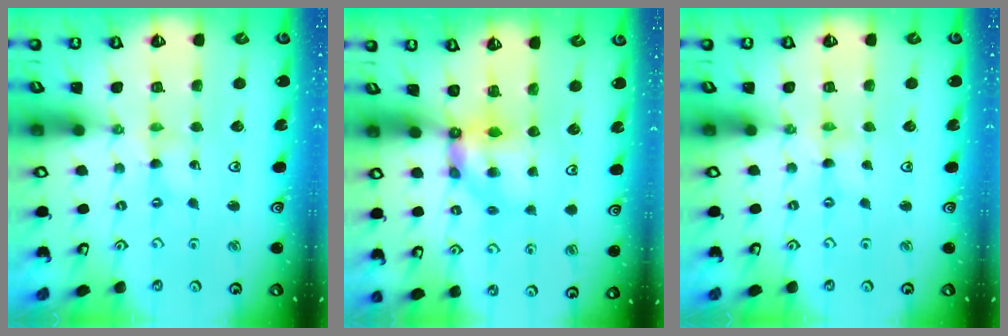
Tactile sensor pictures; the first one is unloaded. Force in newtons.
{"total": 6.6, "press": 6.6, "slide": 0.5}
{"total": 0.0}